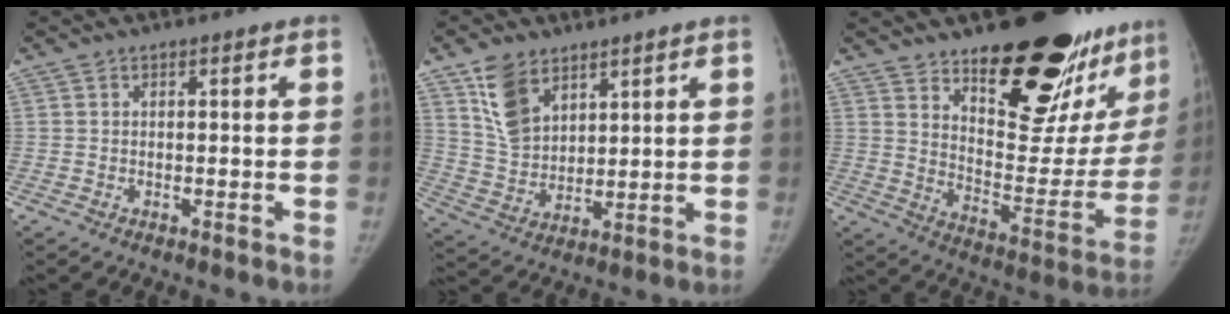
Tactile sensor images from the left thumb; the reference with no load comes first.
{"total": 9.5, "force": [5.6, 5.9, 4.9], "torque": [-0.071, -0.026, 0.118]}
{"total": 28.0, "force": [19.2, 10.9, 17.1], "torque": [-0.198, -0.117, 0.276]}